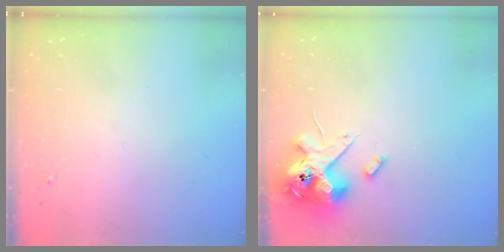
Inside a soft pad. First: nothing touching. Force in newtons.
{"total": 14.8, "press": 14.5, "slide": 2.9}